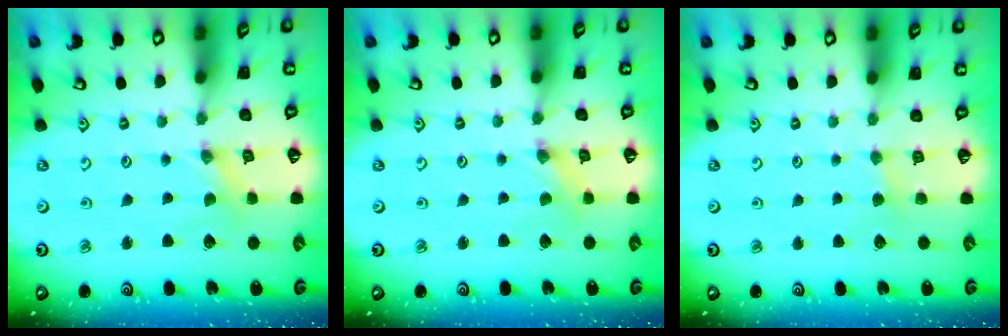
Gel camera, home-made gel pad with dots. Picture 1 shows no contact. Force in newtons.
{"total": 0.8, "press": 0.8, "slide": 0.2}
{"total": 2.4, "press": 2.4, "slide": 0.4}